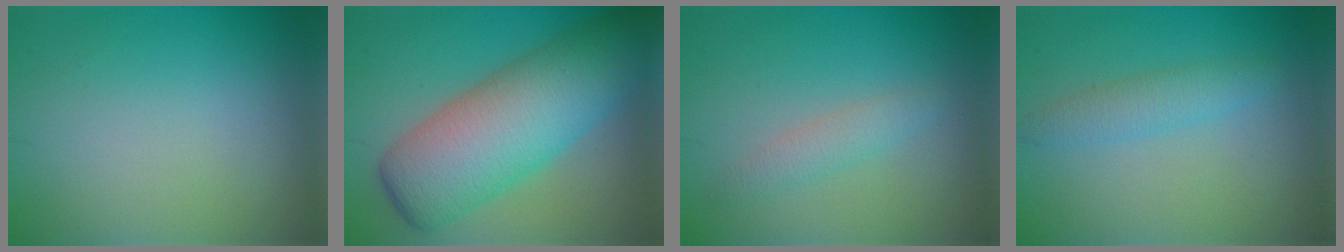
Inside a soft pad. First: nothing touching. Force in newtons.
{"total": 10.9, "press": 10.8, "slide": 0.4}
{"total": 1.7, "press": 1.7, "slide": 0.1}
{"total": 2.2, "press": 2.2, "slide": 0.1}